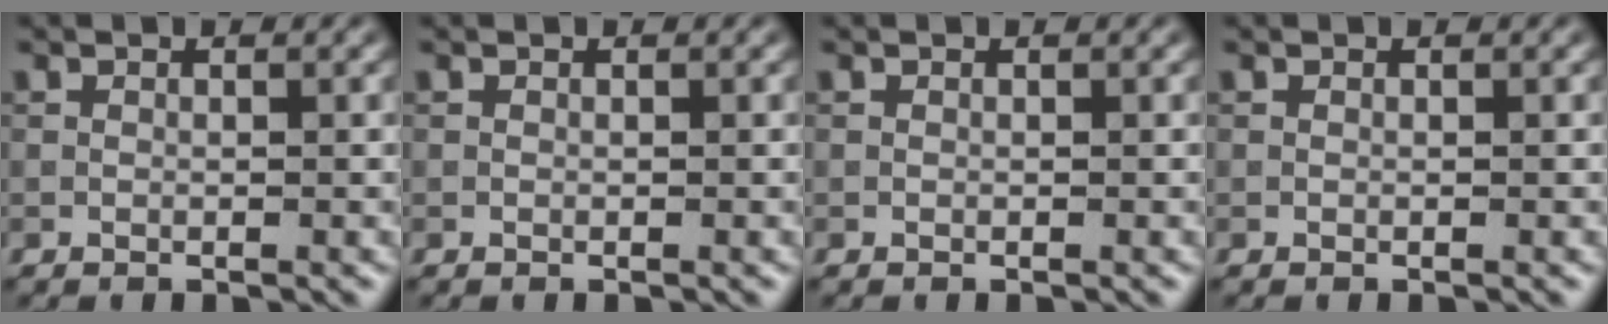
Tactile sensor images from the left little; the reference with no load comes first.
{"total": 0.0}
{"total": 0.0}
{"total": 0.0}